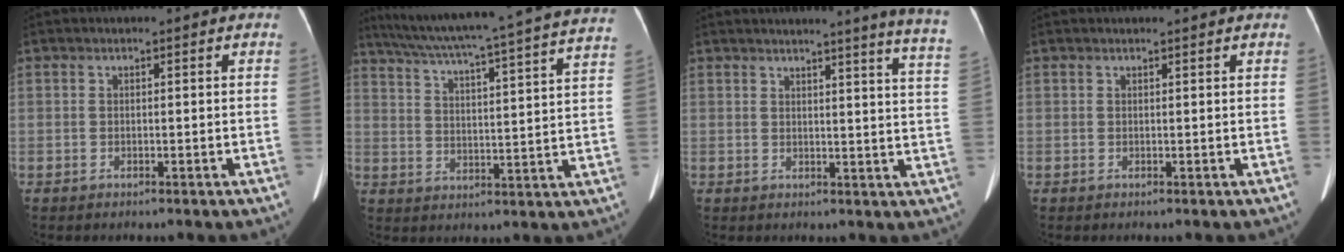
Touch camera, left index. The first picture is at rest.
{"total": 28.1, "force": [24.7, -0.3, 13.4], "torque": [-0.223, -0.040, 0.318]}
{"total": 12.4, "force": [10.9, -1.7, 5.6], "torque": [-0.066, -0.075, 0.100]}
{"total": 1.5, "force": [1.5, 0.0, 0.5], "torque": [-0.009, 0.011, 0.021]}